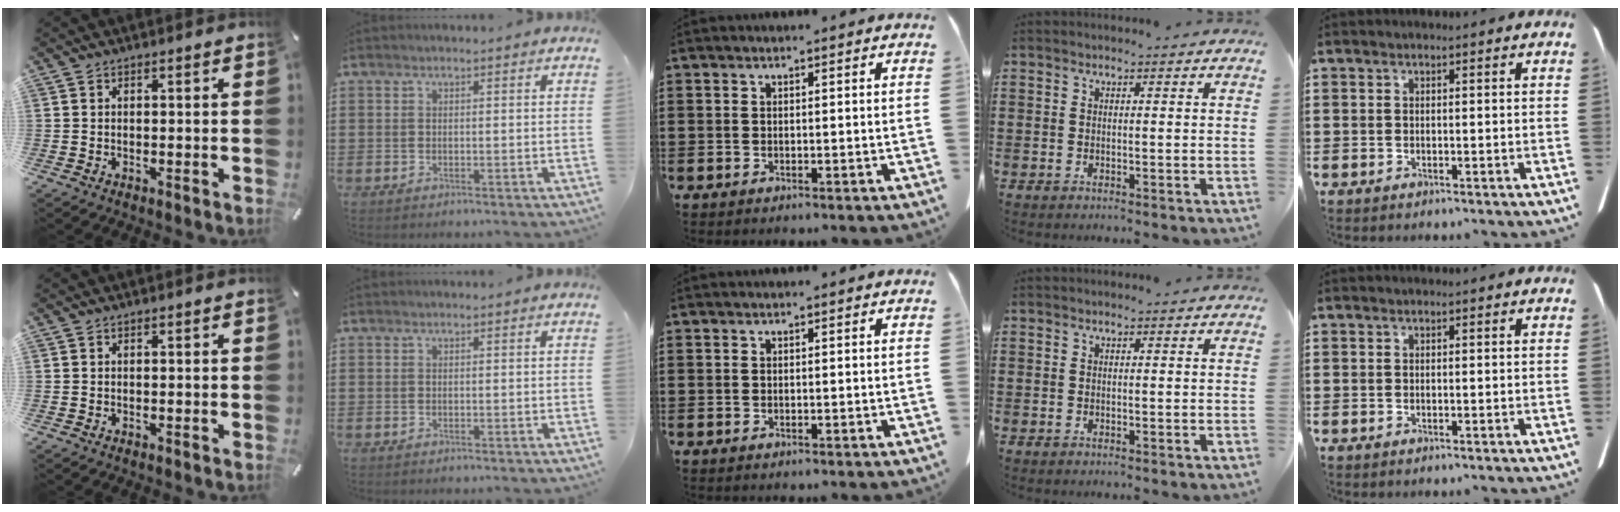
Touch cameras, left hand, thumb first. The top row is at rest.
{}